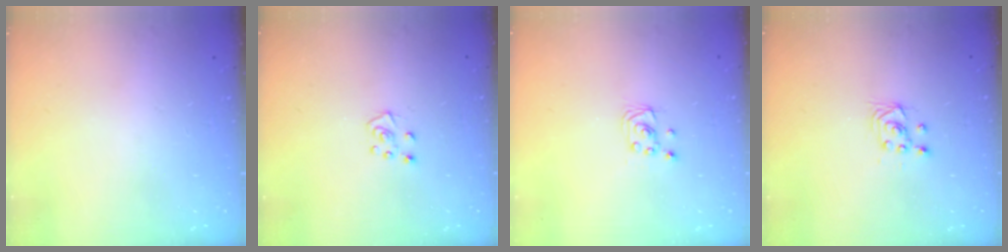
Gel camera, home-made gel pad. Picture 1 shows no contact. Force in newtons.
{"total": 4.6, "press": 4.6, "slide": 0.5}
{"total": 1.9, "press": 1.9, "slide": 0.1}
{"total": 2.9, "press": 2.7, "slide": 1.0}